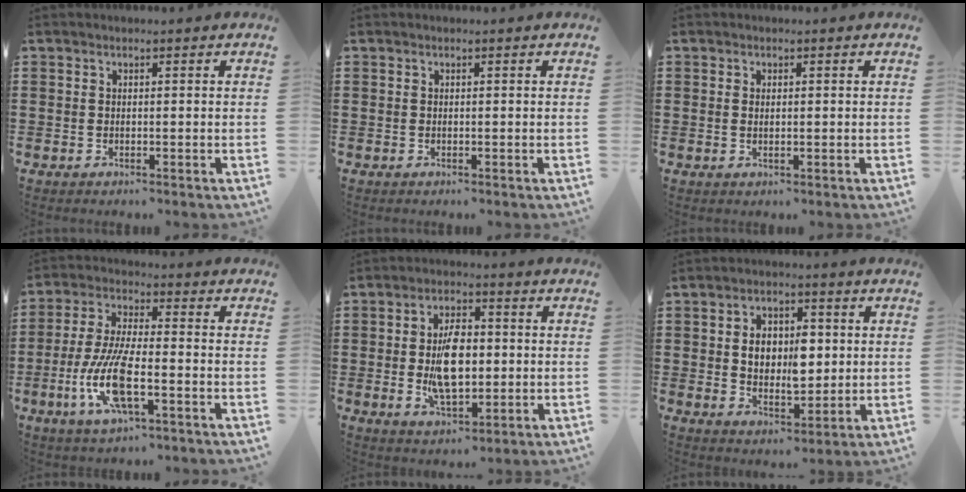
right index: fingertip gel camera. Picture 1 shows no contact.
{"total": 0.0}
{"total": 0.9, "force": [0.2, 0.4, 0.8], "torque": [-0.016, 0.004, 0.002]}
{"total": 10.6, "force": [-3.7, 3.1, 9.4], "torque": [-0.214, -0.016, -0.071]}
{"total": 8.7, "force": [-0.3, 4.6, 7.4], "torque": [-0.148, 0.003, -0.008]}
{"total": 7.6, "force": [1.0, 4.6, 5.9], "torque": [-0.101, 0.007, 0.012]}